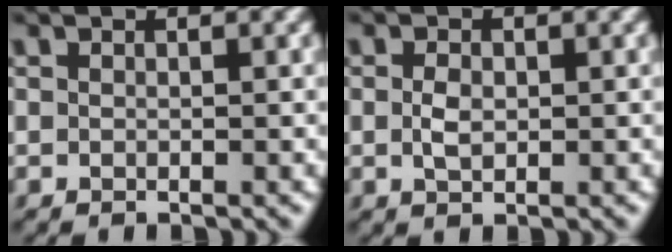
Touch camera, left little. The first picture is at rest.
{"total": 1.0, "force": [-0.3, 0.6, 0.8], "torque": [-0.020, 0.003, -0.010]}